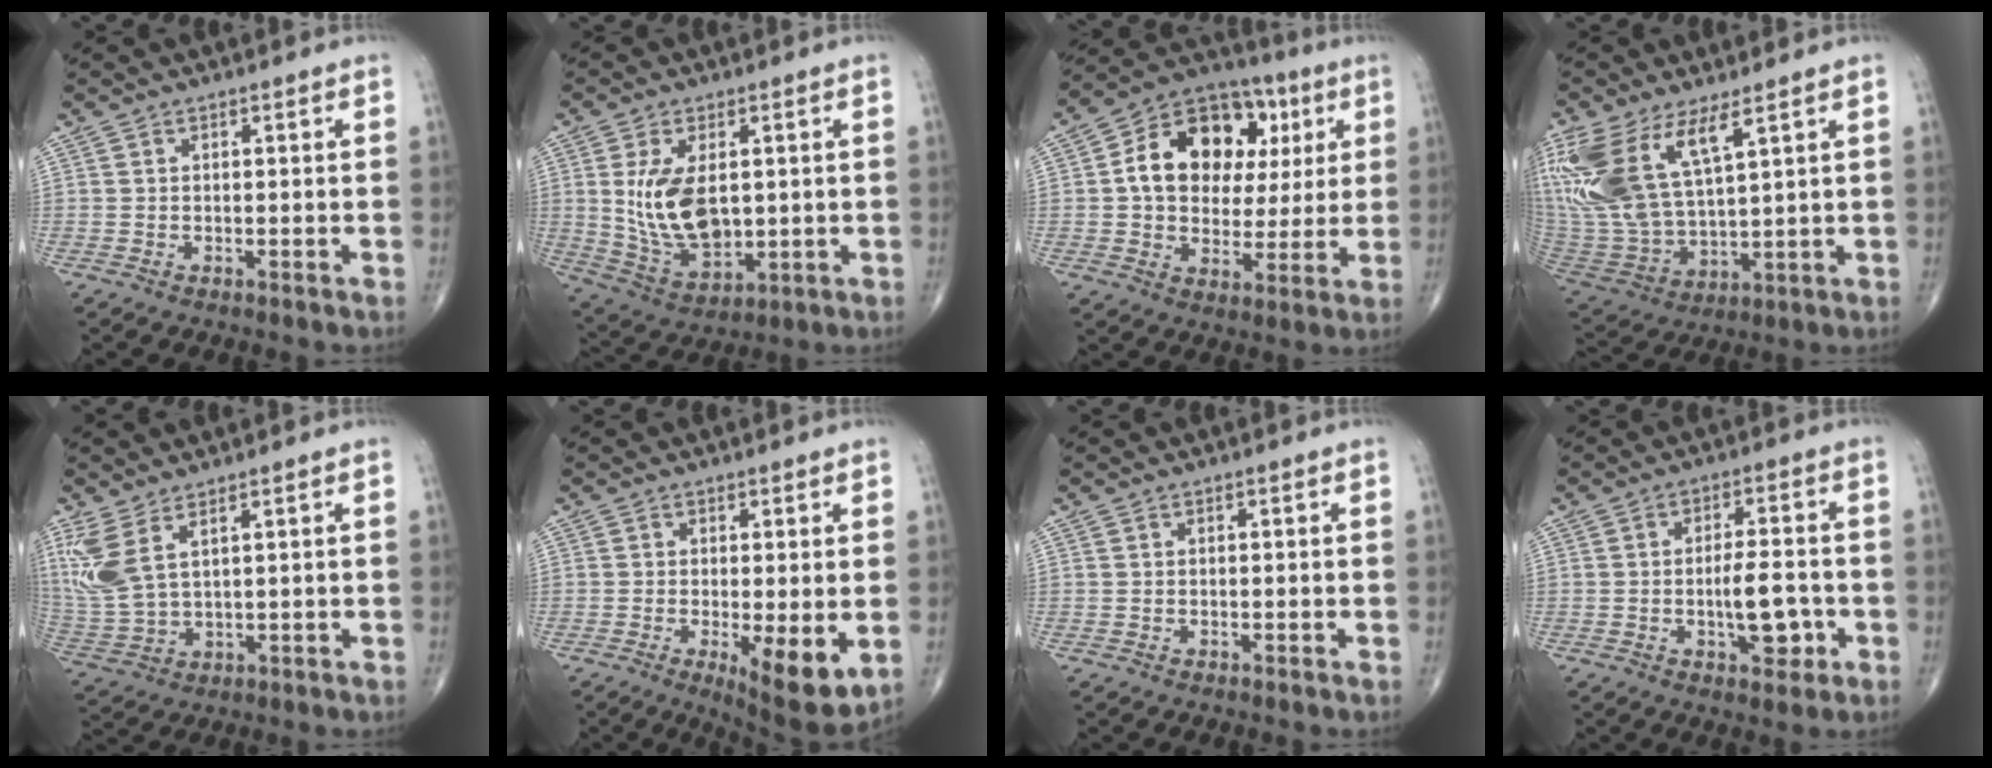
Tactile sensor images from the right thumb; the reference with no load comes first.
{"total": 13.0, "force": [1.4, 7.5, 10.6], "torque": [-0.185, -0.015, 0.044]}
{"total": 18.7, "force": [4.1, 13.5, 12.2], "torque": [-0.154, 0.018, 0.064]}
{"total": 19.9, "force": [9.6, 8.3, 15.3], "torque": [-0.352, -0.035, 0.208]}
{"total": 9.6, "force": [4.5, 3.9, 7.5], "torque": [-0.190, -0.016, 0.109]}
{"total": 9.1, "force": [-1.9, 2.8, 8.4], "torque": [-0.122, -0.026, -0.024]}
{"total": 0.0}
{"total": 7.7, "force": [-2.0, 3.2, 6.7], "torque": [-0.092, 0.012, -0.026]}